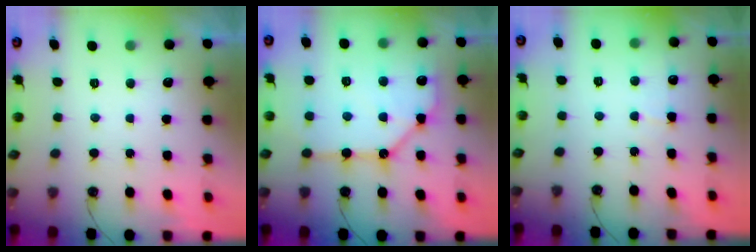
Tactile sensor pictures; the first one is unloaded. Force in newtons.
{"total": 13.9, "press": 13.8, "slide": 1.5}
{"total": 4.4, "press": 4.4, "slide": 0.7}